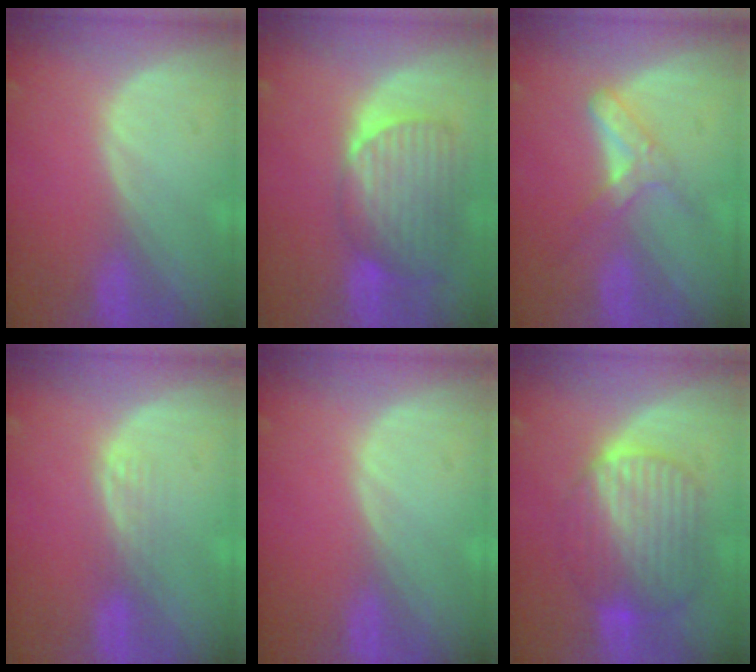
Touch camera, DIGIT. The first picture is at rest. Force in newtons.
{"total": 8.9, "press": 8.3, "slide": 3.1}
{"total": 5.6, "press": 4.9, "slide": 2.8}
{"total": 2.4, "press": 2.3, "slide": 0.4}
{"total": 0.0}
{"total": 9.7, "press": 9.7, "slide": 0.6}